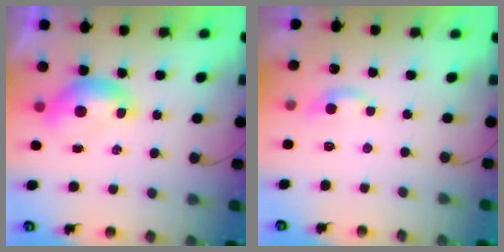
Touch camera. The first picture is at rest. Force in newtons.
{"total": 2.1, "press": 2.0, "slide": 0.5}